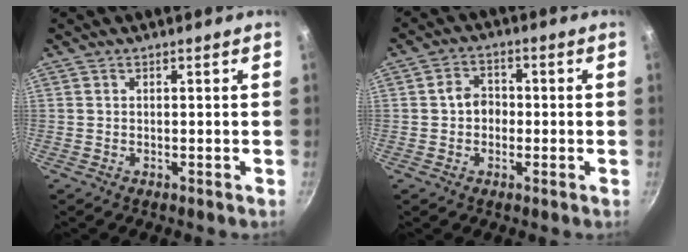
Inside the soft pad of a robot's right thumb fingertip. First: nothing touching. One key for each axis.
{"total": 4.4, "fx": -0.5, "fy": 3.7, "fz": 2.5, "tx": -0.015, "ty": 0.015, "tz": -0.012}